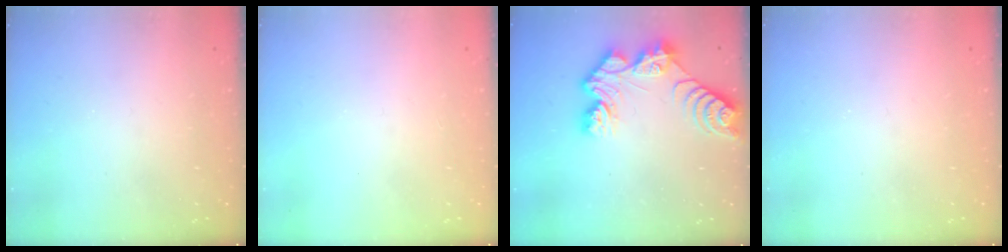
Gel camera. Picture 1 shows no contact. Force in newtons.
{"total": 0.0}
{"total": 11.8, "press": 11.7, "slide": 1.1}
{"total": 0.0}